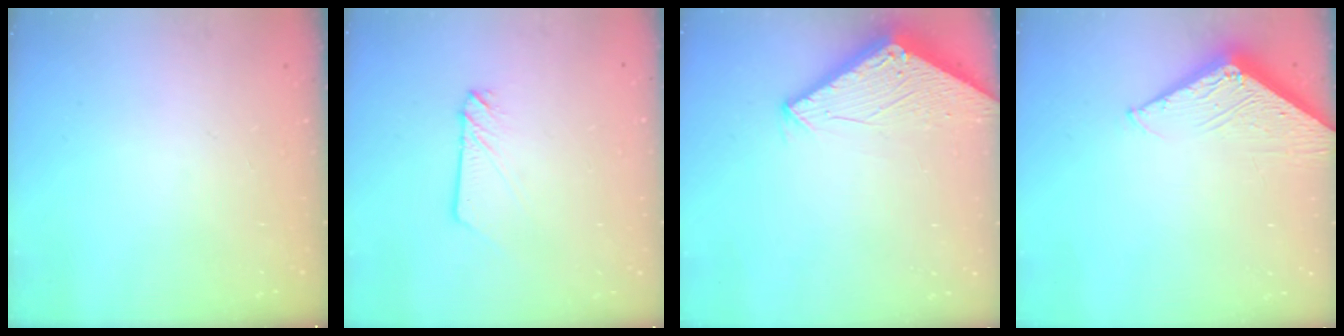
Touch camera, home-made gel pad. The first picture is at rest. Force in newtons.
{"total": 3.0, "press": 3.0, "slide": 0.2}
{"total": 2.8, "press": 2.8, "slide": 0.2}
{"total": 6.5, "press": 6.4, "slide": 0.6}